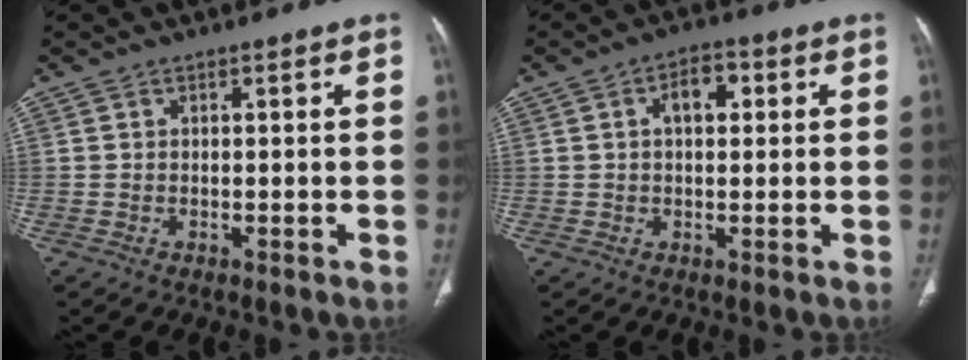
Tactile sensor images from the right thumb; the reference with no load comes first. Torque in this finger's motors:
{"motor_torque": [-0.02, 0.83, 0.66, -0.54, 0.00]}